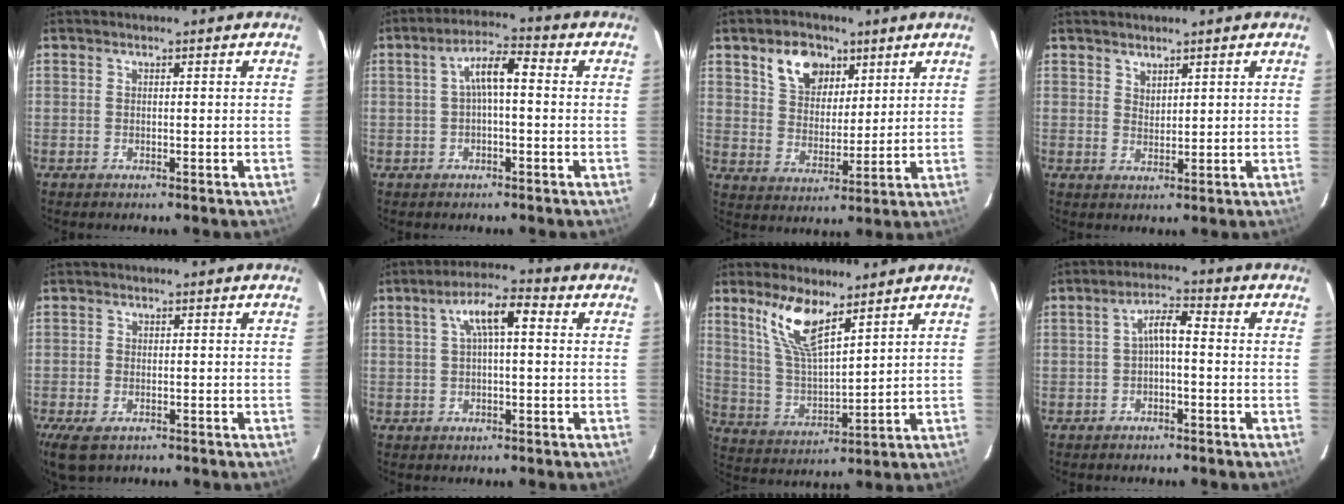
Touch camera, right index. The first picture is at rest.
{"total": 5.5, "force": [-0.1, 1.6, 5.2], "torque": [-0.098, 0.018, 0.002]}
{"total": 9.5, "force": [5.3, 6.4, 4.7], "torque": [-0.085, 0.023, 0.099]}
{"total": 2.0, "force": [1.8, 0.8, 0.4], "torque": [-0.003, 0.002, 0.033]}
{"total": 6.0, "force": [-3.5, 3.3, 3.6], "torque": [-0.085, -0.020, -0.062]}
{"total": 6.7, "force": [1.4, 1.9, 6.2], "torque": [-0.115, 0.020, 0.026]}
{"total": 10.7, "force": [7.0, 2.9, 7.5], "torque": [-0.150, 0.005, 0.147]}
{"total": 3.8, "force": [-1.0, 1.1, 3.5], "torque": [-0.070, 0.014, -0.016]}